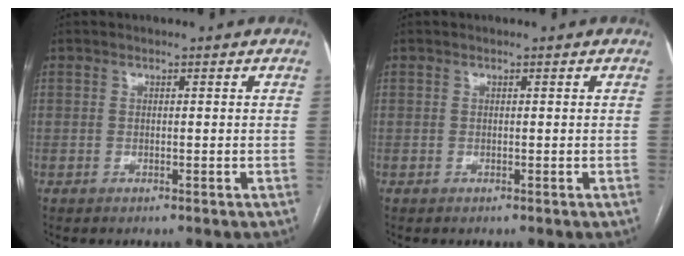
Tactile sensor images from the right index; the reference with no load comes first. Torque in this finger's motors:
{"motor_torque": [0.00, 0.00, 0.00, 0.01]}